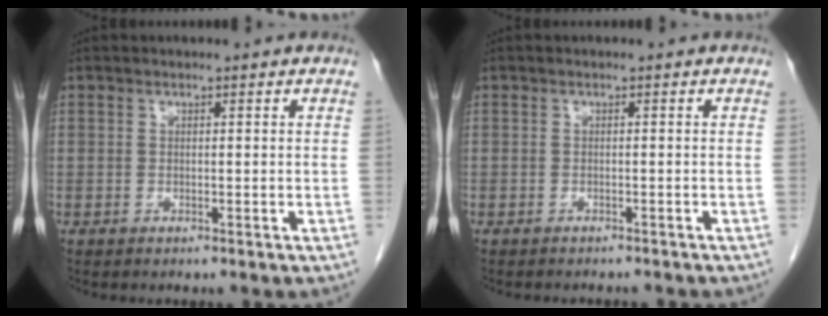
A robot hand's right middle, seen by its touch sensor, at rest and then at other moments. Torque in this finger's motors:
{"motor_torque": [0.15, -0.08, 0.00, 0.00]}